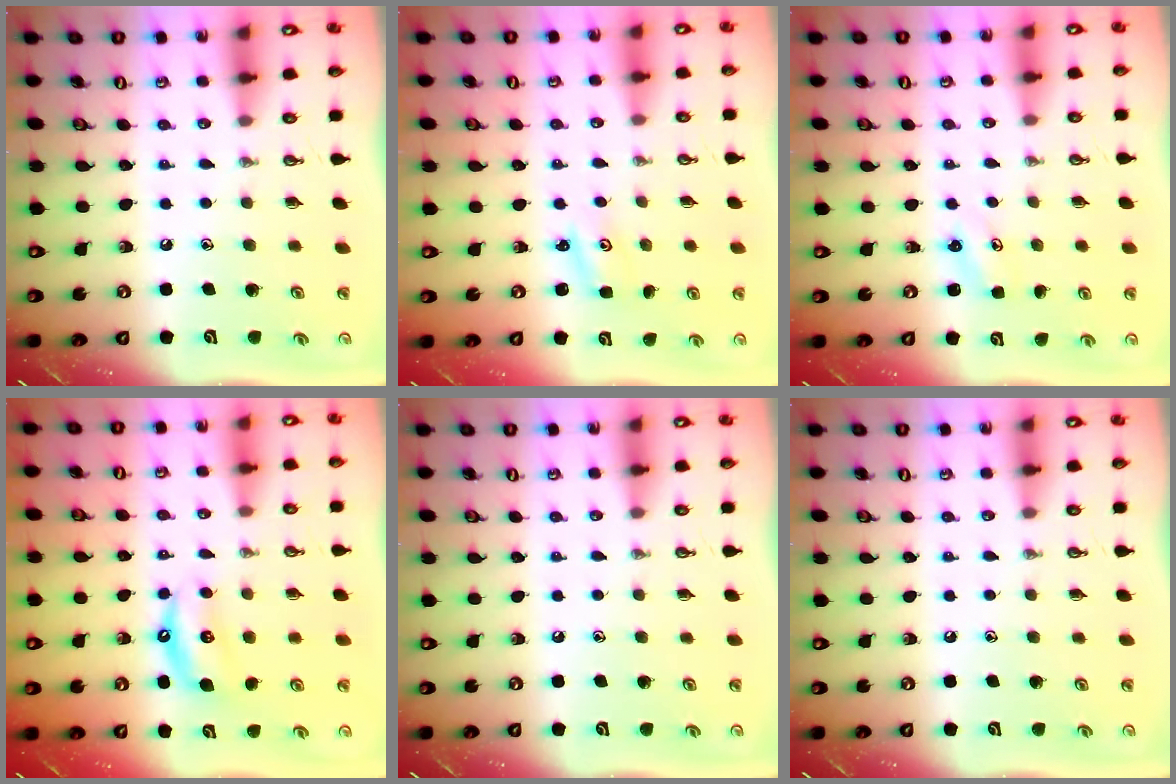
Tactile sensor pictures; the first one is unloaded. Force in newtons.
{"total": 2.2, "press": 2.2, "slide": 0.3}
{"total": 2.5, "press": 2.5, "slide": 0.3}
{"total": 5.9, "press": 5.9, "slide": 0.4}
{"total": 0.0}
{"total": 0.0}